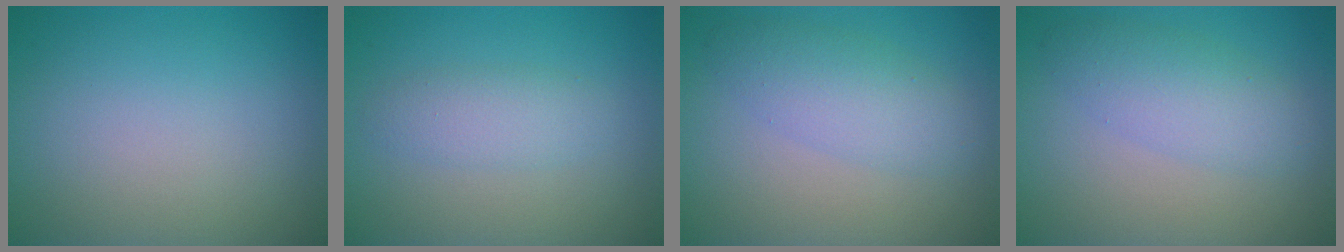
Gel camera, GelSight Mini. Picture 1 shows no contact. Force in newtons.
{"total": 2.3, "press": 2.3, "slide": 0.1}
{"total": 3.5, "press": 3.5, "slide": 0.1}
{"total": 3.5, "press": 3.5, "slide": 0.1}